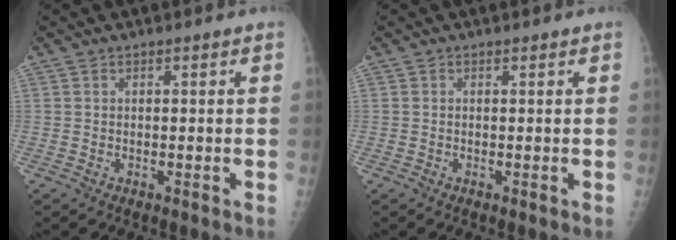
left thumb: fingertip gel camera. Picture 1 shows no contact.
{"total": 0.0}